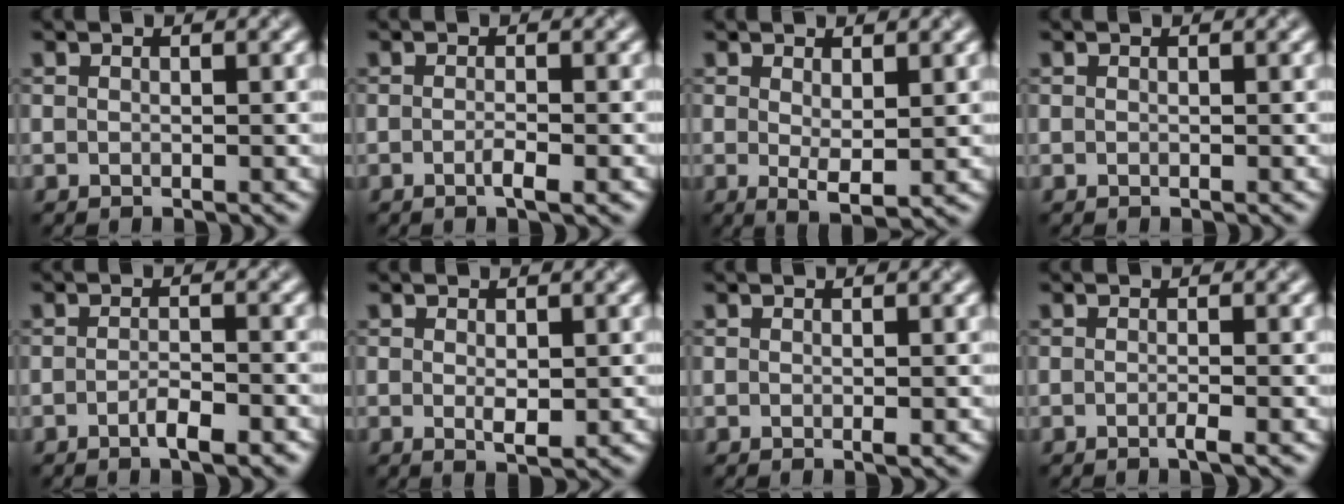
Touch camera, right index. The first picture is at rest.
{"total": 1.7, "force": [-0.6, 0.4, 1.6], "torque": [-0.023, 0.000, -0.013]}
{"total": 2.4, "force": [0.4, 0.7, 2.3], "torque": [-0.040, -0.010, 0.011]}
{"total": 0.0}
{"total": 2.6, "force": [-1.3, 0.7, 2.1], "torque": [-0.037, 0.001, -0.023]}
{"total": 1.8, "force": [0.0, 0.7, 1.6], "torque": [-0.027, -0.006, 0.002]}
{"total": 0.6, "force": [-0.2, 0.0, 0.6], "torque": [-0.009, -0.002, -0.002]}
{"total": 1.3, "force": [-0.5, 0.3, 1.2], "torque": [-0.014, 0.000, -0.013]}